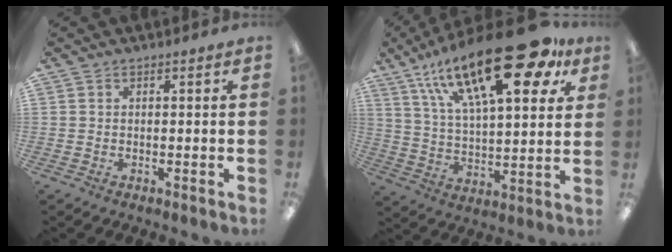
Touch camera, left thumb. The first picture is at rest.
{"total": 28.0, "force": [16.4, 10.5, 20.2], "torque": [-0.317, -0.084, 0.269]}